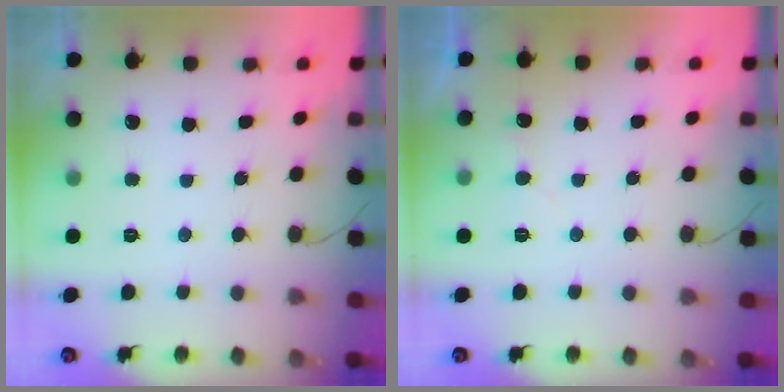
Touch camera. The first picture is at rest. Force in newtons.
{"total": 3.9, "press": 3.8, "slide": 0.3}